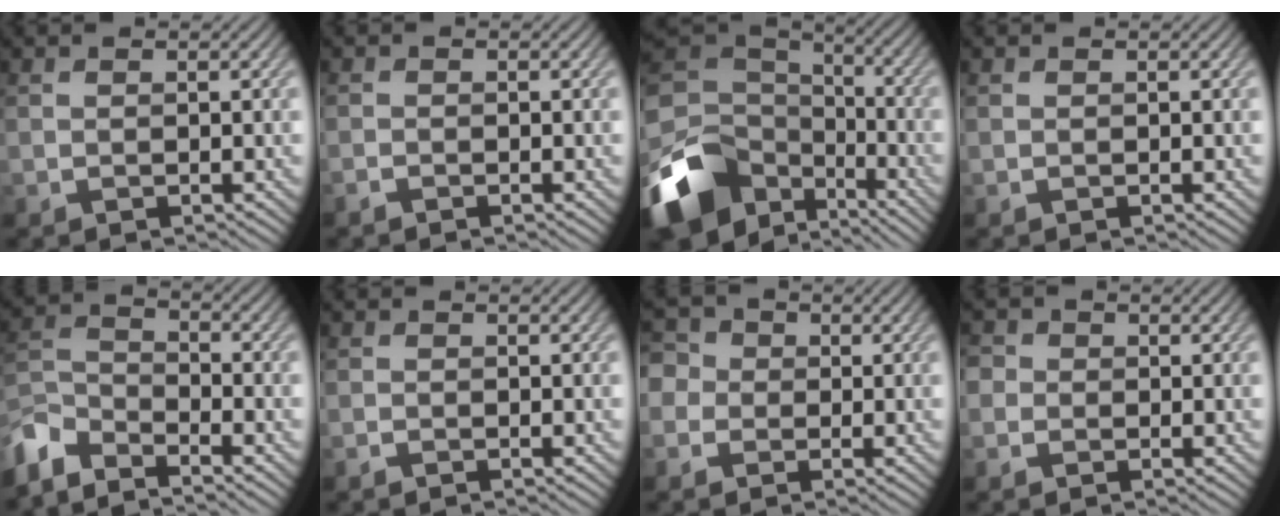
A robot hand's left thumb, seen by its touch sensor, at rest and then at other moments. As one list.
[{"total": 0.9, "force": [-0.8, 0.2, 0.2], "torque": [-0.006, 0.002, -0.018]}, {"total": 16.5, "force": [-7.3, 11.1, 9.8], "torque": [-0.282, -0.041, -0.112]}, {"total": 0.0}, {"total": 7.0, "force": [-6.0, 2.1, 2.8], "torque": [-0.071, -0.004, -0.136]}, {"total": 0.6, "force": [-0.5, 0.1, 0.1], "torque": [-0.004, 0.003, -0.011]}, {"total": 4.4, "force": [-0.5, 4.2, 1.4], "torque": [-0.059, 0.007, -0.031]}, {"total": 2.5, "force": [0.0, 2.4, 0.5], "torque": [-0.007, 0.011, -0.030]}]